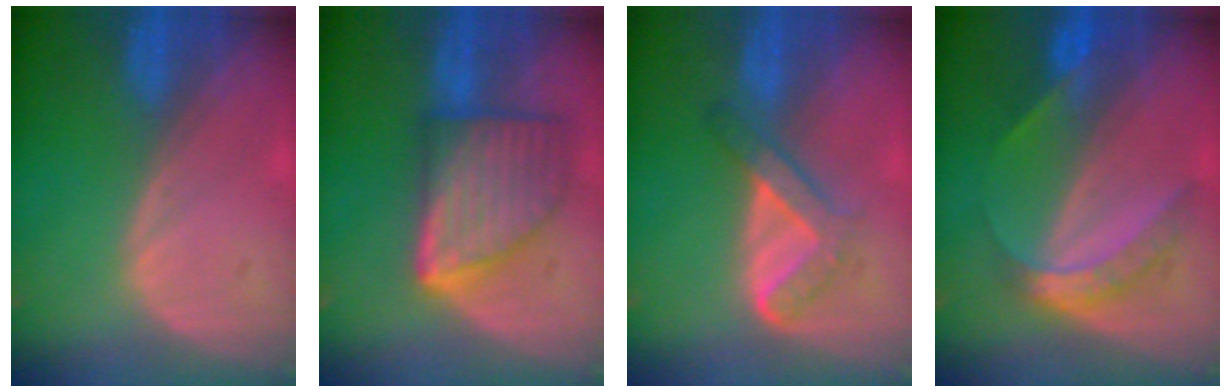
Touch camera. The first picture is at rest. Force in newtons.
{"total": 9.1, "press": 9.1, "slide": 0.6}
{"total": 4.8, "press": 4.7, "slide": 0.7}
{"total": 6.1, "press": 5.2, "slide": 3.1}